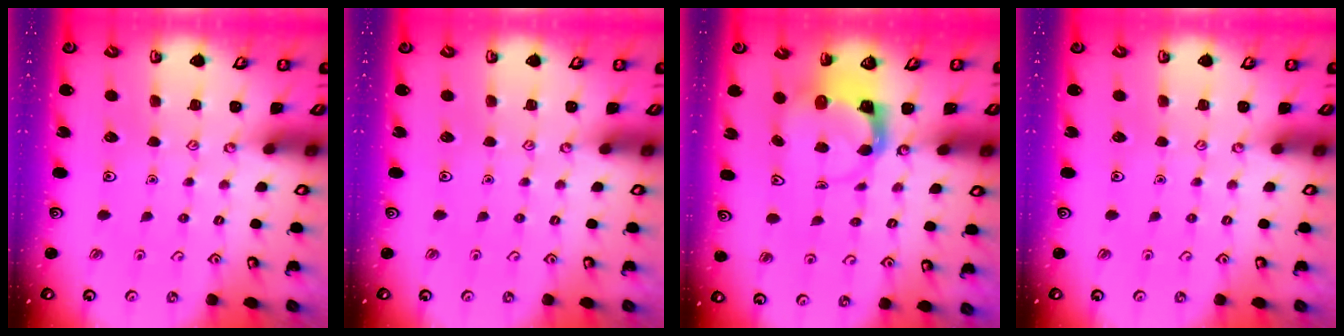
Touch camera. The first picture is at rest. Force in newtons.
{"total": 0.0}
{"total": 3.7, "press": 3.7, "slide": 0.6}
{"total": 0.0}